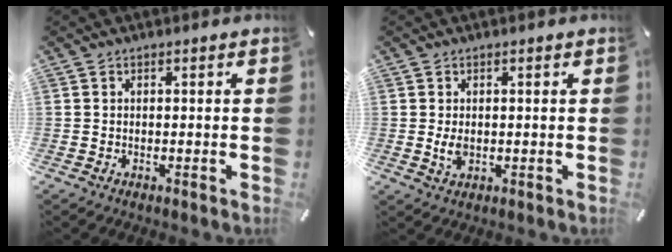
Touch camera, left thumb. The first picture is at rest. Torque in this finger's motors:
{"motor_torque": [0.39, 0.50, -0.09, -0.02, 0.04]}